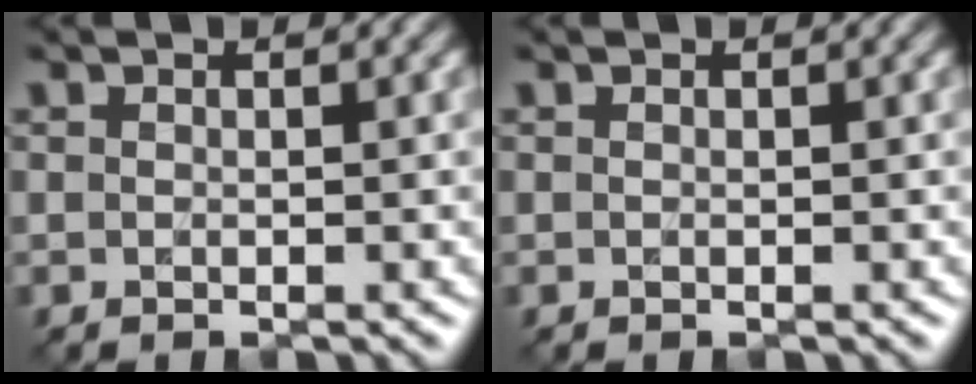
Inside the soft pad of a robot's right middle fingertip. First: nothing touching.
{"total": 0.0}